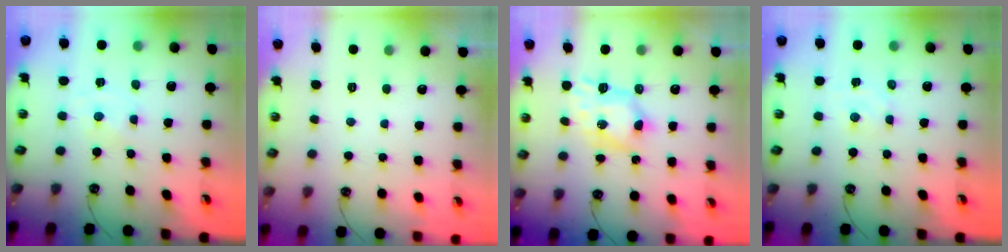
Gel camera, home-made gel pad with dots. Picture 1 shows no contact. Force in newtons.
{"total": 0.0}
{"total": 8.1, "press": 8.1, "slide": 0.2}
{"total": 3.2, "press": 3.2, "slide": 0.4}